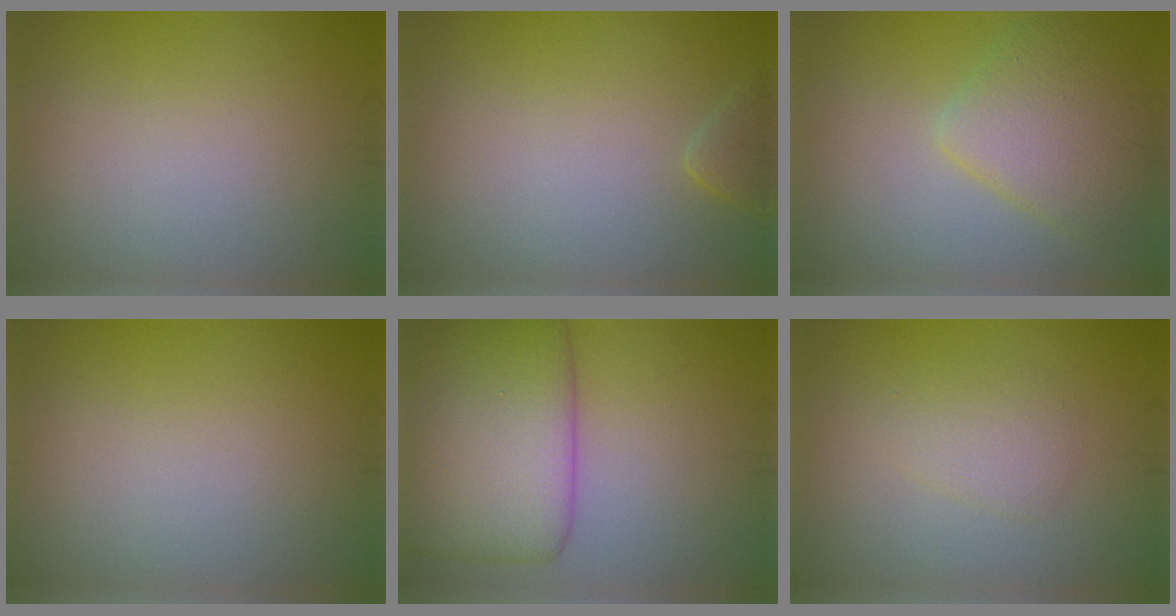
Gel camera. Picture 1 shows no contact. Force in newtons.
{"total": 1.3, "press": 1.3, "slide": 0.1}
{"total": 4.6, "press": 4.6, "slide": 0.2}
{"total": 0.0}
{"total": 9.2, "press": 9.2, "slide": 0.1}
{"total": 1.8, "press": 1.8, "slide": 0.0}